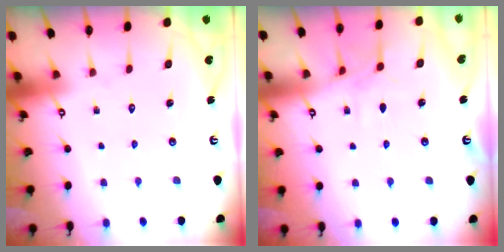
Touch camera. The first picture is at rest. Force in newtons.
{"total": 6.6, "press": 6.6, "slide": 0.7}